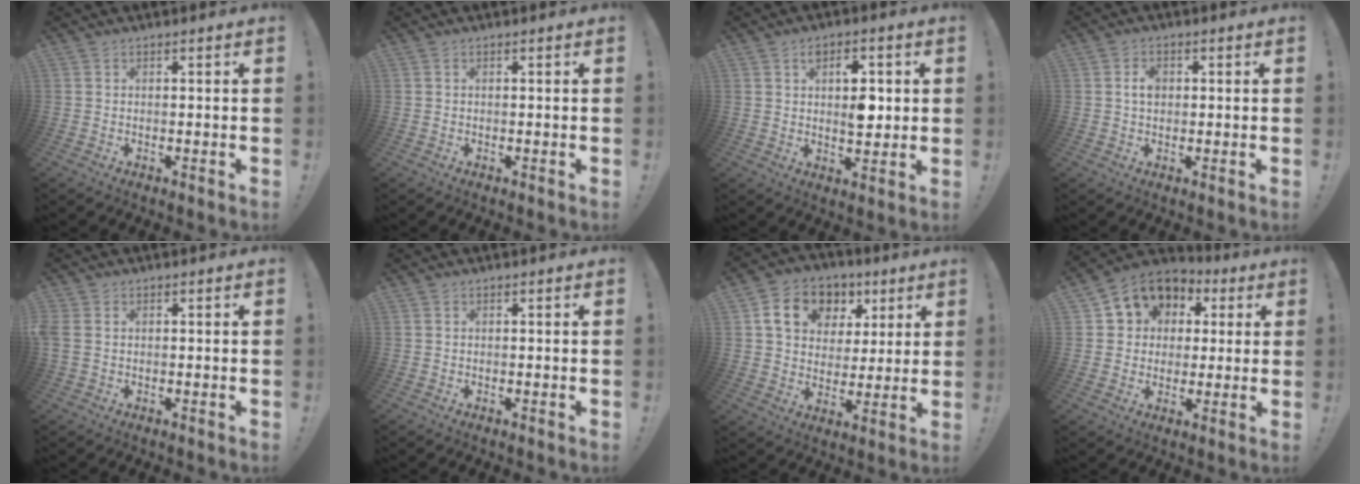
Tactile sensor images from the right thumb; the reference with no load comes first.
{"total": 0.0}
{"total": 8.0, "force": [1.4, 4.8, 6.2], "torque": [-0.080, -0.001, 0.021]}
{"total": 3.4, "force": [0.3, 2.4, 2.4], "torque": [-0.035, 0.003, 0.002]}
{"total": 2.0, "force": [0.5, 1.5, 1.2], "torque": [-0.040, 0.005, 0.009]}
{"total": 0.0}
{"total": 14.1, "force": [6.0, 10.9, 6.6], "torque": [-0.096, -0.018, 0.117]}
{"total": 10.1, "force": [3.8, 8.8, 3.2], "torque": [-0.049, -0.023, 0.076]}